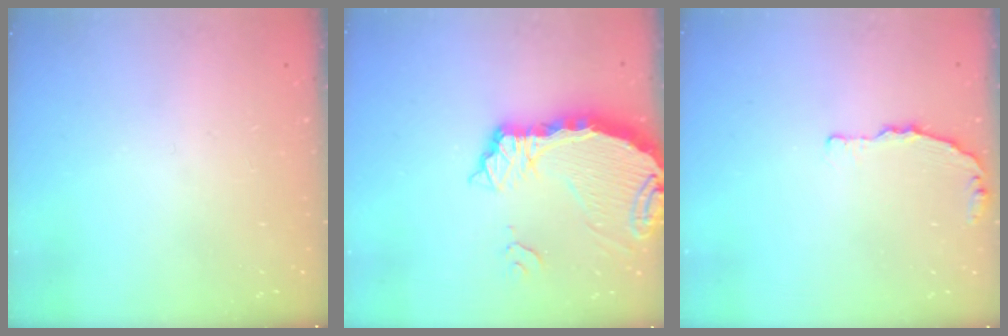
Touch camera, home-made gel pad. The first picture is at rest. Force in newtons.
{"total": 9.6, "press": 9.5, "slide": 1.1}
{"total": 2.6, "press": 2.6, "slide": 0.4}